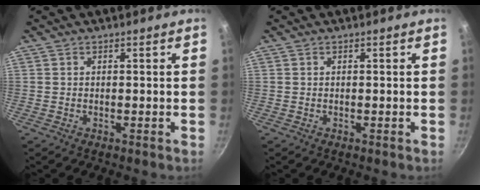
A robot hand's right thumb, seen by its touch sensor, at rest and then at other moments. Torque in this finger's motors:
{"motor_torque": [-0.01, 0.01, 0.10, 0.09, 0.00]}